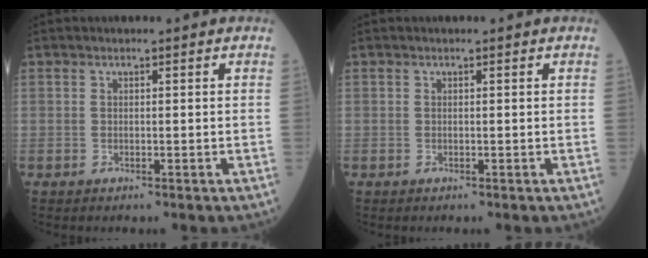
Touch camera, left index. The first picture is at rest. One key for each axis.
{"total": 0.0}